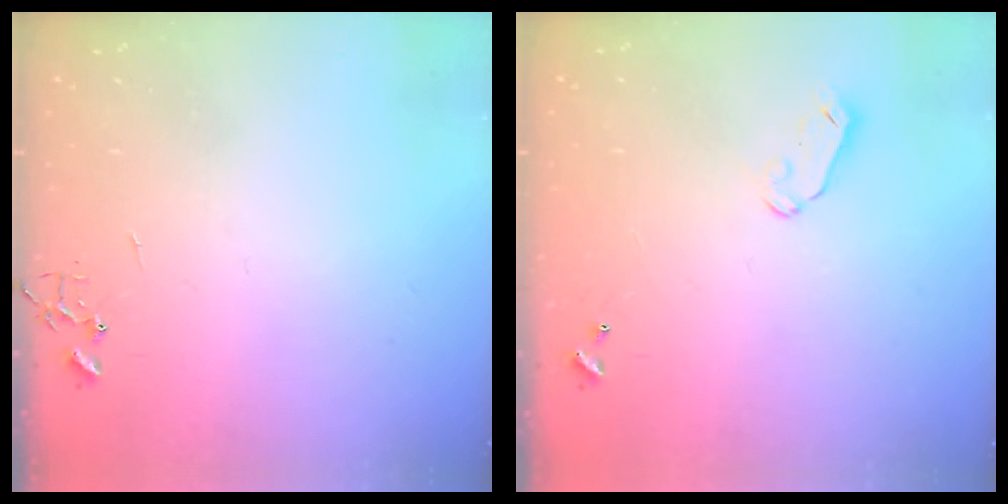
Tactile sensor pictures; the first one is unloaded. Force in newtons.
{"total": 5.9, "press": 5.9, "slide": 0.6}